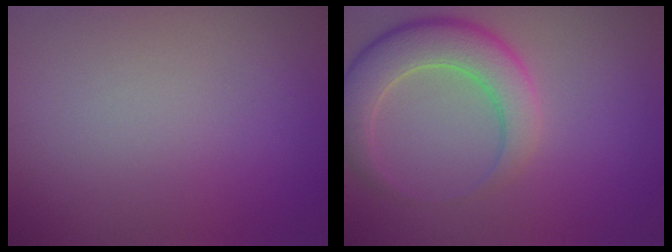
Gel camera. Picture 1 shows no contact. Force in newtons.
{"total": 5.7, "press": 5.7, "slide": 0.3}